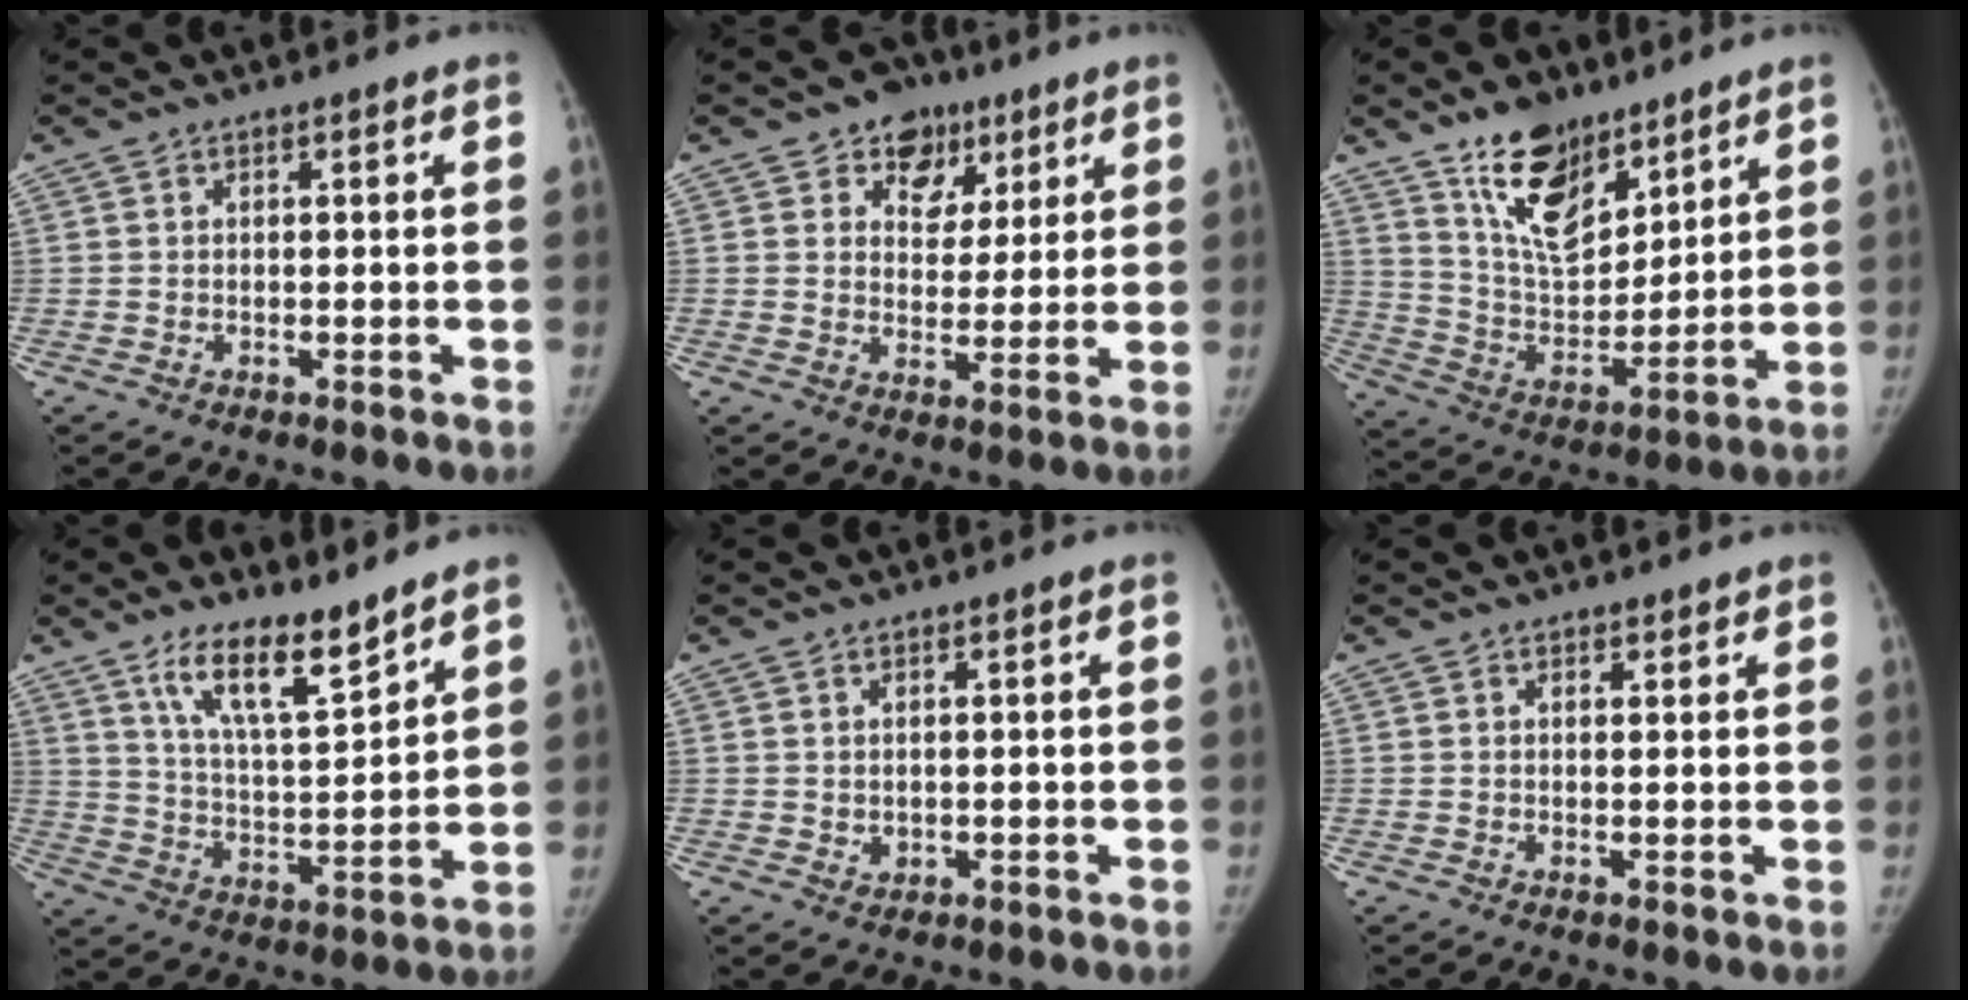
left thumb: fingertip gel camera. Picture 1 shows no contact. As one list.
[{"total": 9.1, "force": [5.1, 6.9, 2.7], "torque": [0.004, -0.016, 0.075]}, {"total": 15.7, "force": [10.5, 7.9, 8.6], "torque": [-0.102, -0.071, 0.200]}, {"total": 13.1, "force": [9.5, 3.2, 8.3], "torque": [-0.128, -0.068, 0.181]}, {"total": 1.6, "force": [0.2, 1.4, 0.8], "torque": [-0.011, -0.003, 0.010]}, {"total": 1.2, "force": [1.0, 0.6, 0.4], "torque": [0.003, -0.007, 0.012]}]